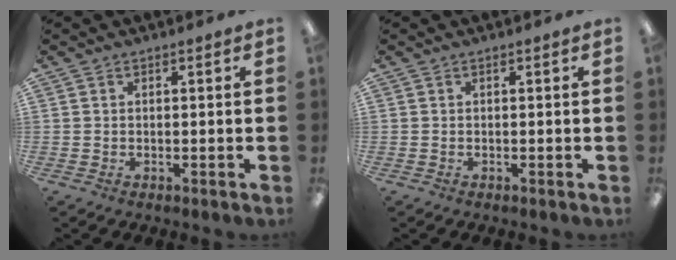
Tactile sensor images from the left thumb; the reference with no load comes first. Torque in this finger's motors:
{"motor_torque": [0.00, 0.01, 0.07, -0.07, 0.00]}